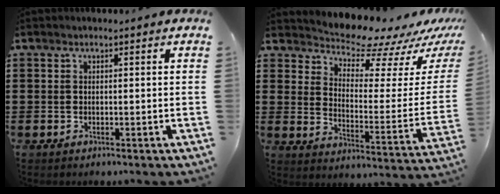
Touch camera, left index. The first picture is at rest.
{"total": 8.7, "force": [8.3, 1.4, 2.1], "torque": [-0.053, -0.076, 0.141]}